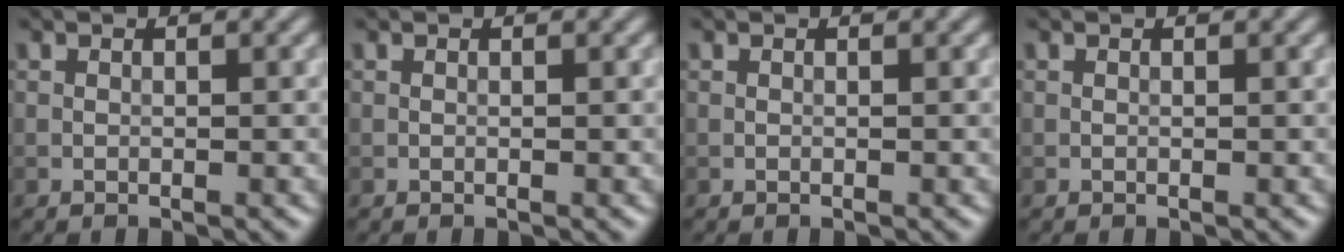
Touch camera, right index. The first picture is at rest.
{"total": 0.0}
{"total": 0.0}
{"total": 0.0}